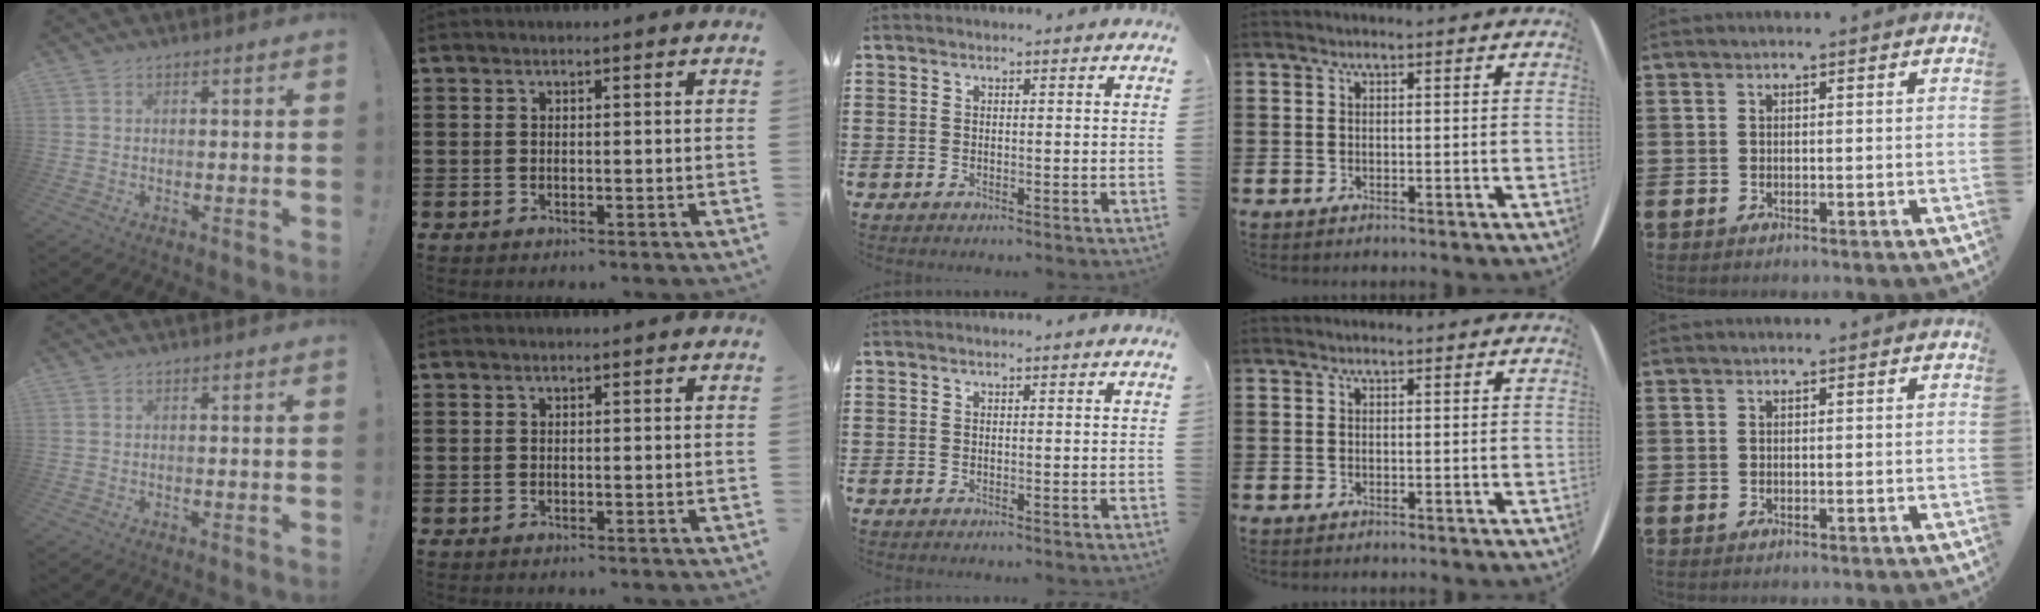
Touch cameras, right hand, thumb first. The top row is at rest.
{}